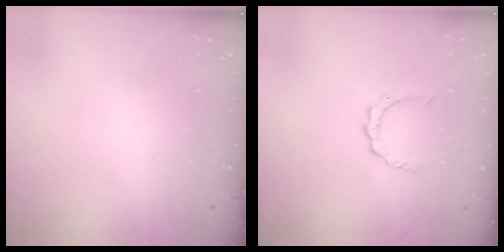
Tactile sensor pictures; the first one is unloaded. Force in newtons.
{"total": 3.0, "press": 3.0, "slide": 0.2}